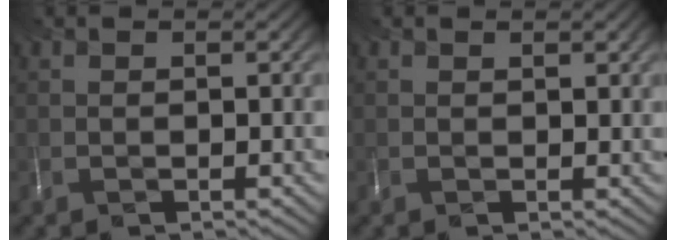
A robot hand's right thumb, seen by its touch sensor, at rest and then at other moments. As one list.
[{"total": 1.1, "force": [0.8, 0.3, 0.7], "torque": [-0.014, -0.007, 0.013]}]